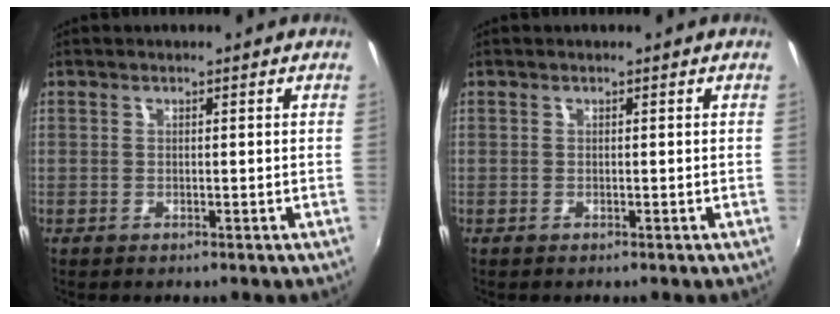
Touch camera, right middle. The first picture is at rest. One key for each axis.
{"total": 0.0}